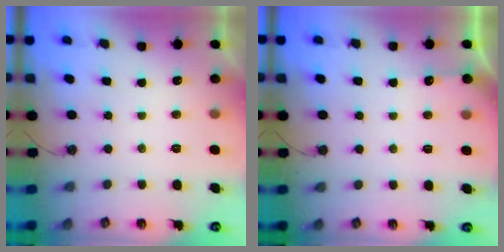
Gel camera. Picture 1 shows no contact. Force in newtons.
{"total": 4.1, "press": 4.1, "slide": 0.5}